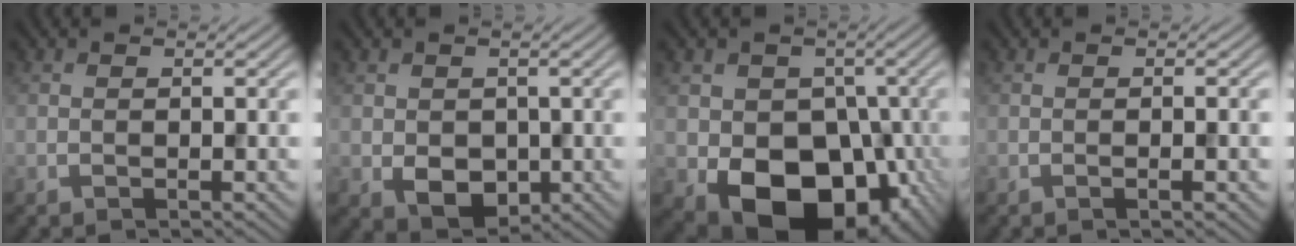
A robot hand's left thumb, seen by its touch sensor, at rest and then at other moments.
{"total": 3.7, "force": [-0.3, 3.0, 2.2], "torque": [-0.063, -0.013, 0.000]}
{"total": 14.1, "force": [-4.8, 10.3, 8.4], "torque": [-0.113, -0.030, -0.083]}
{"total": 1.2, "force": [-0.5, -0.2, 1.0], "torque": [-0.023, 0.000, -0.011]}